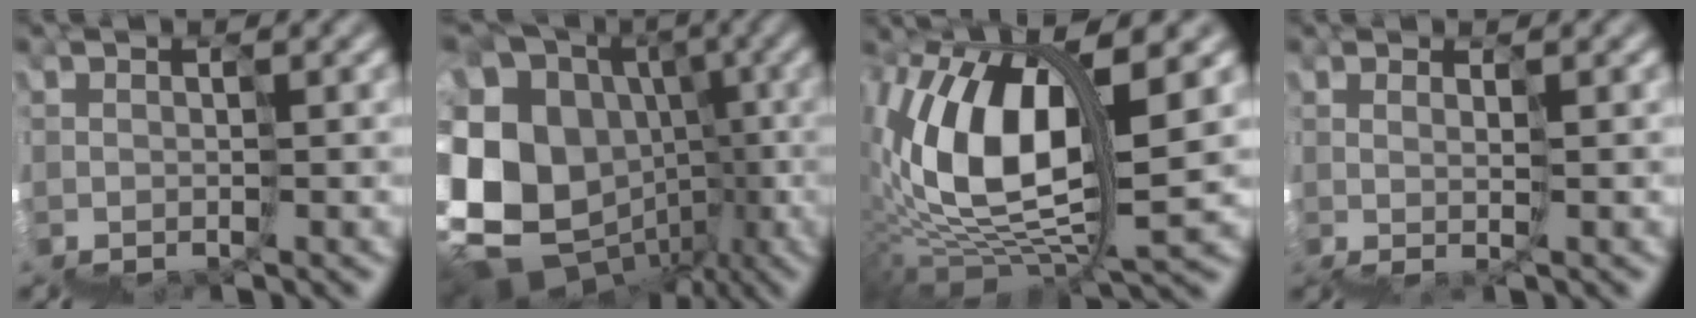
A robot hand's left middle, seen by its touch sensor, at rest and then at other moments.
{"total": 14.9, "force": [-2.8, 13.6, 5.4], "torque": [-0.131, 0.021, -0.061]}
{"total": 6.4, "force": [2.5, 2.6, 5.3], "torque": [-0.124, 0.020, 0.039]}
{"total": 0.7, "force": [0.3, -0.4, 0.5], "torque": [0.012, 0.010, 0.006]}